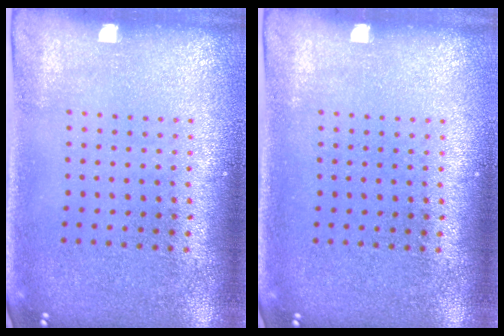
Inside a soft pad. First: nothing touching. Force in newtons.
{"total": 0.0}